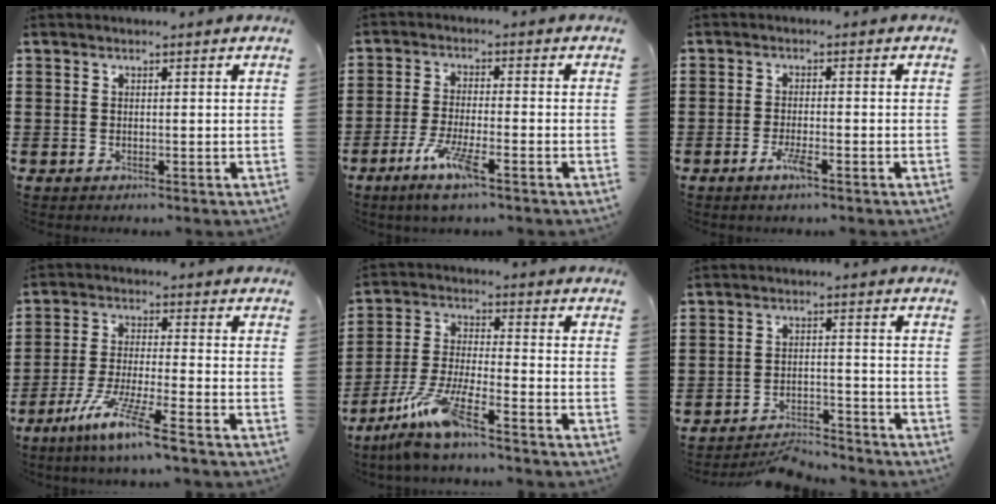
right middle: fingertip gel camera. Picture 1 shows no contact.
{"total": 6.5, "force": [-3.7, 0.9, 5.2], "torque": [-0.107, -0.012, -0.068]}
{"total": 3.0, "force": [-1.6, 0.4, 2.5], "torque": [-0.057, -0.006, -0.033]}
{"total": 8.3, "force": [-6.2, -0.2, 5.5], "torque": [-0.119, -0.018, -0.119]}
{"total": 8.9, "force": [-6.7, 0.2, 5.8], "torque": [-0.130, -0.016, -0.136]}
{"total": 4.1, "force": [-4.1, 0.5, 0.6], "torque": [-0.014, 0.004, -0.085]}